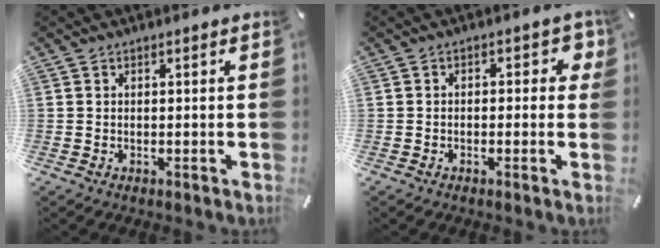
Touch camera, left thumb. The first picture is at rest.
{"total": 3.4, "force": [-0.3, 2.1, 2.7], "torque": [-0.037, 0.006, -0.011]}